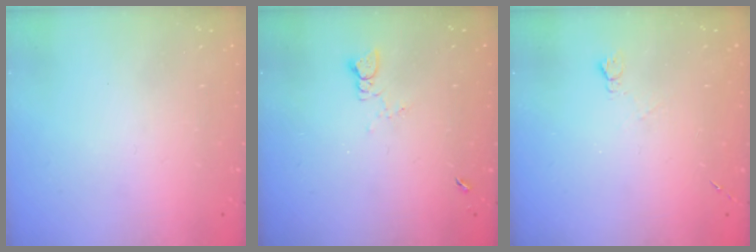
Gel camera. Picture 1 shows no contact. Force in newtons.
{"total": 1.7, "press": 1.7, "slide": 0.2}
{"total": 4.5, "press": 4.5, "slide": 0.6}